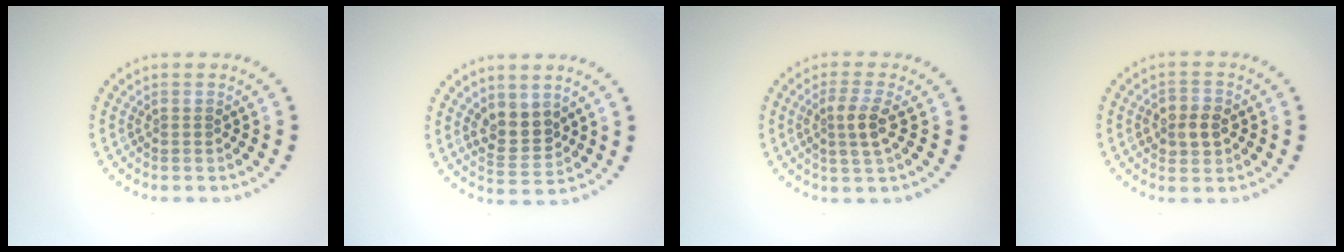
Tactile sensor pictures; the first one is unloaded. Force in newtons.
{"total": 2.9, "press": 2.7, "slide": 1.1}
{"total": 2.4, "press": 2.2, "slide": 1.0}
{"total": 2.8, "press": 2.8, "slide": 0.3}